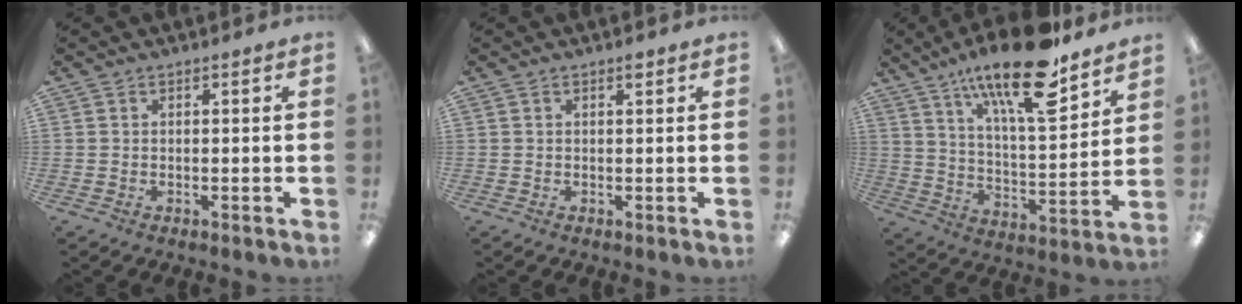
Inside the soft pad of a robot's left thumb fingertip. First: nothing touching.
{"total": 1.0, "force": [0.7, 0.3, 0.7], "torque": [-0.007, -0.002, 0.011]}
{"total": 20.6, "force": [14.4, 5.8, 13.6], "torque": [-0.219, -0.087, 0.236]}